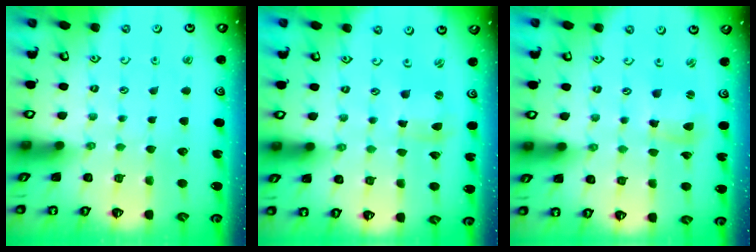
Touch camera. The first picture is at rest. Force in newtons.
{"total": 1.7, "press": 1.7, "slide": 0.3}
{"total": 5.4, "press": 5.4, "slide": 0.7}